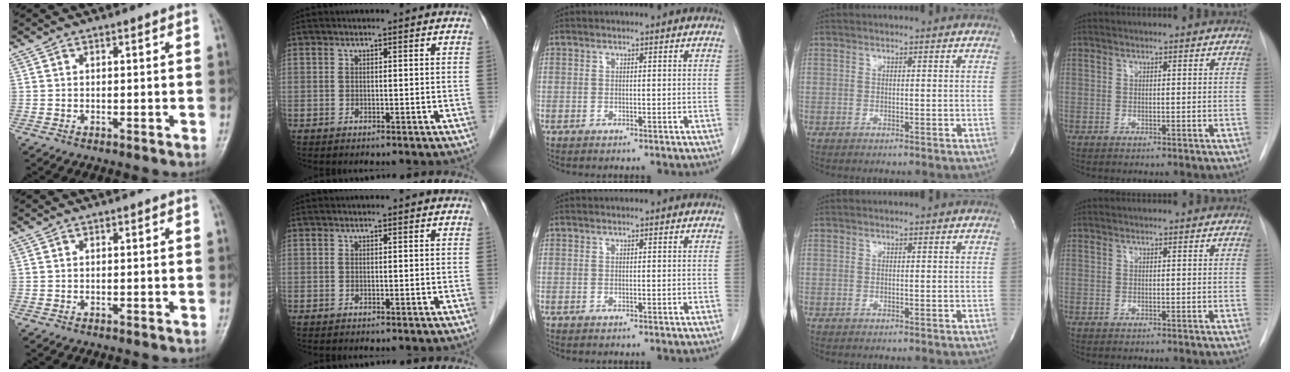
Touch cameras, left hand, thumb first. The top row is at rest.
{}